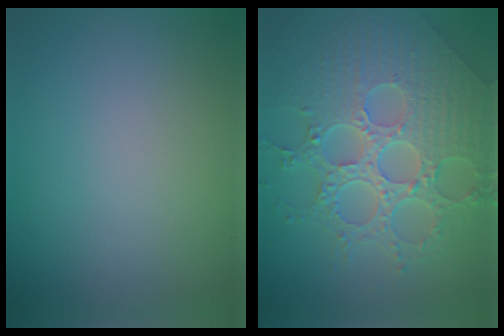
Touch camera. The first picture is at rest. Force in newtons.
{"total": 8.7, "press": 6.3, "slide": 5.9}